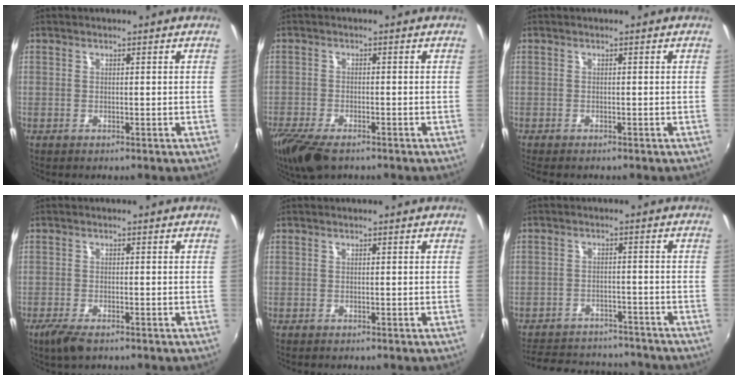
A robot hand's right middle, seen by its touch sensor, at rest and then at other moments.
{"total": 9.7, "force": [-7.1, 3.5, 5.7], "torque": [-0.138, -0.039, -0.132]}
{"total": 1.8, "force": [-1.6, 0.2, 1.0], "torque": [-0.020, -0.013, -0.022]}
{"total": 4.3, "force": [-3.0, 1.5, 2.7], "torque": [-0.068, -0.016, -0.056]}
{"total": 0.0}
{"total": 14.5, "force": [-12.4, 6.0, 4.6], "torque": [-0.119, 0.035, -0.163]}